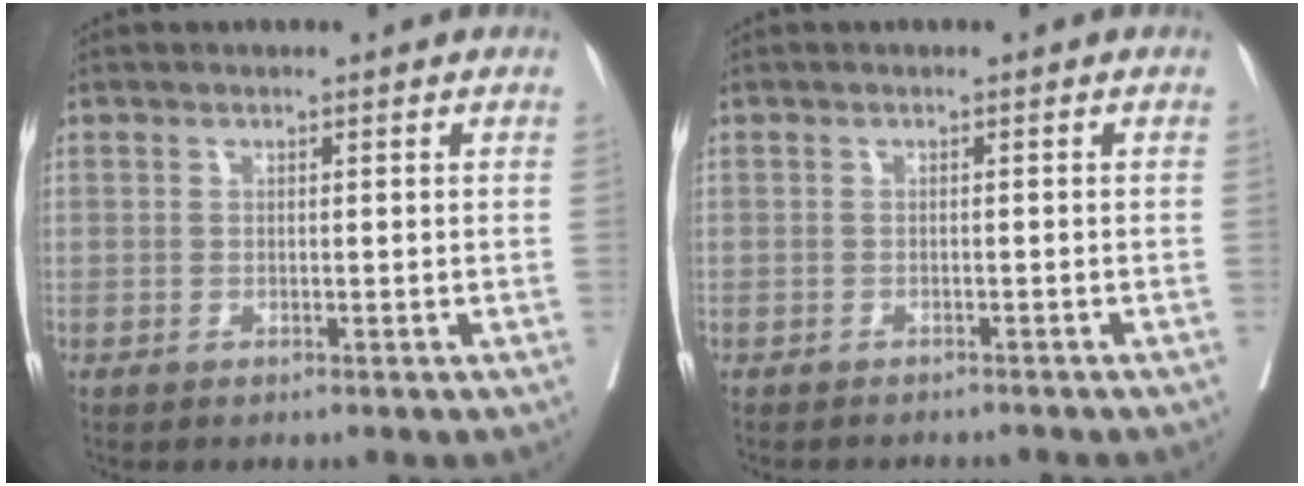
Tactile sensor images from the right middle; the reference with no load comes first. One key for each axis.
{"total": 4.1, "fx": -3.8, "fy": 0.8, "fz": 1.4, "tx": -0.014, "ty": -0.003, "tz": -0.042}